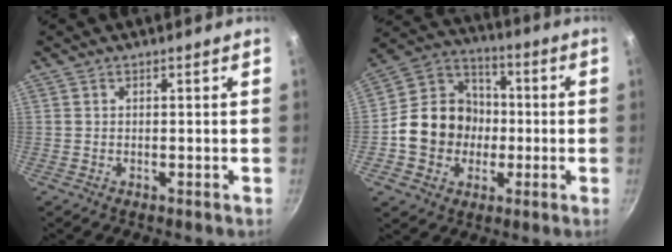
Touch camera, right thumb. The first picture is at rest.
{"total": 14.6, "force": [-2.0, 12.8, 6.7], "torque": [-0.081, 0.035, -0.045]}